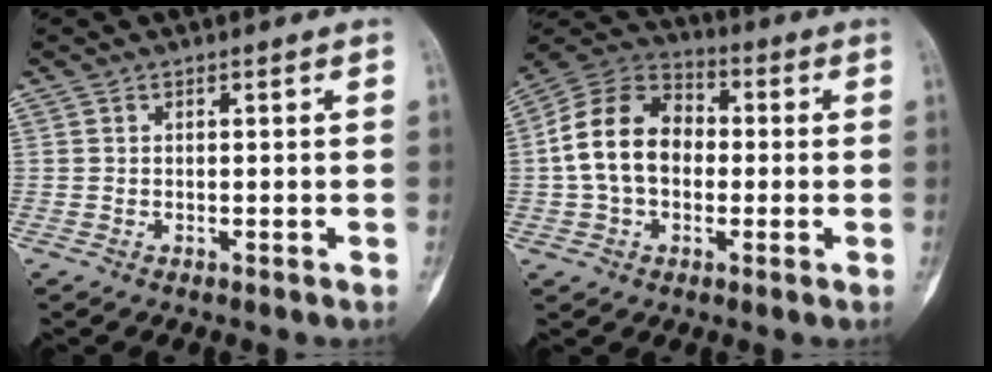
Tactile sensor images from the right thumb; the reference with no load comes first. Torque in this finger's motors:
{"motor_torque": [0.77, 0.85, 1.19, 0.00, 0.35]}